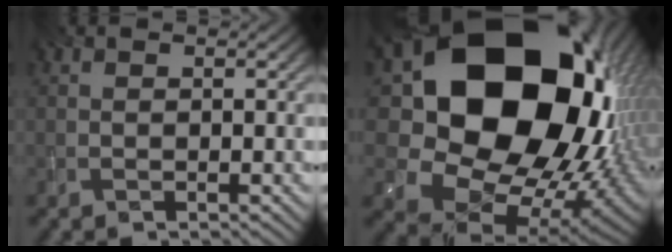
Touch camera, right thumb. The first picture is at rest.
{"total": 22.8, "force": [5.3, 18.1, 12.7], "torque": [-0.305, -0.030, 0.137]}